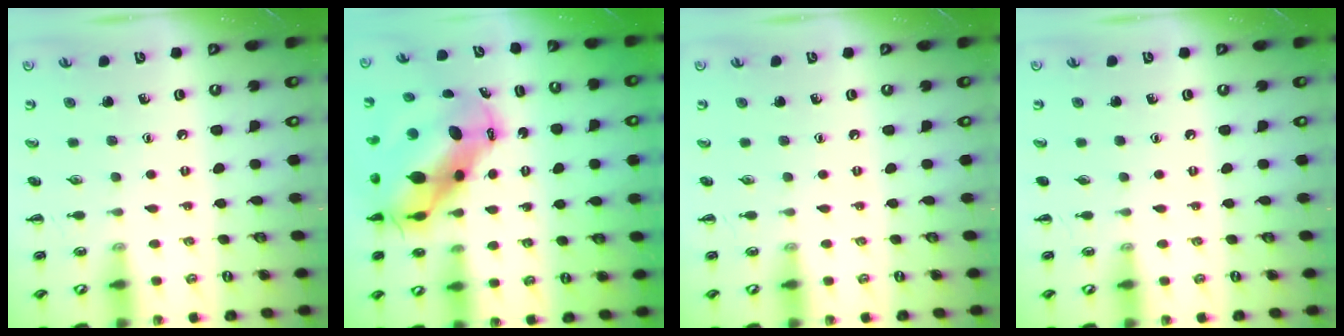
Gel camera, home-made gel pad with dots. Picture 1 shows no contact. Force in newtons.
{"total": 12.7, "press": 12.4, "slide": 2.9}
{"total": 0.0}
{"total": 0.0}